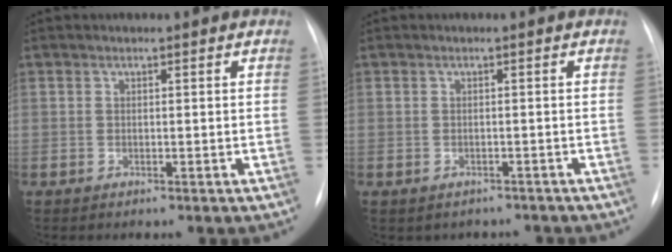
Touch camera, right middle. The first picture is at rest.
{"total": 3.6, "force": [-3.0, 1.9, 0.3], "torque": [-0.008, 0.011, -0.031]}